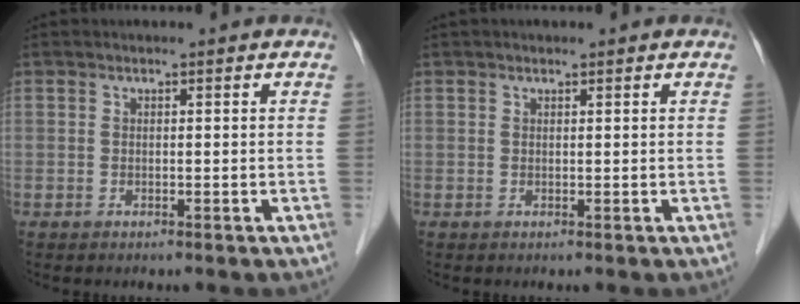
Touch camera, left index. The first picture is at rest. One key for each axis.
{"total": 0.9, "fx": 0.8, "fy": 0.2, "fz": 0.4, "tx": -0.010, "ty": 0.009, "tz": 0.012}